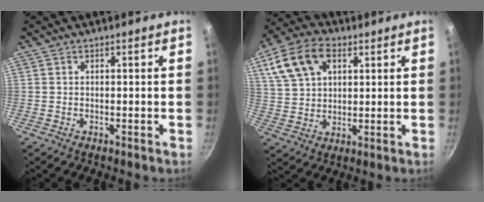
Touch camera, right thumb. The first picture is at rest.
{"total": 13.3, "force": [5.5, 8.6, 8.5], "torque": [-0.153, 0.006, 0.101]}